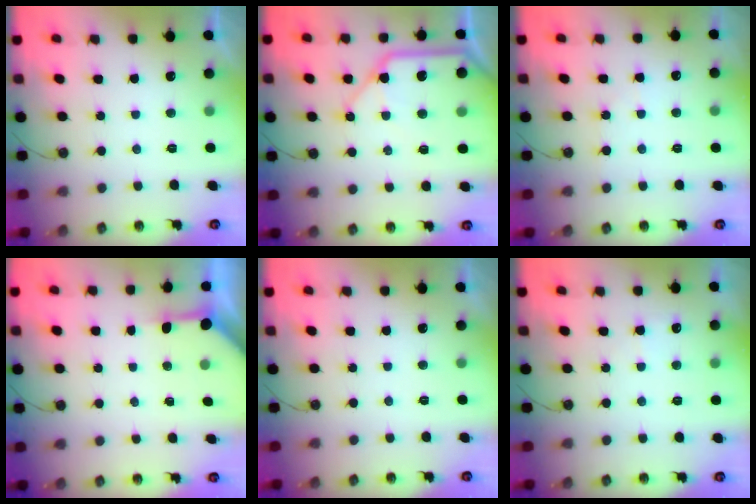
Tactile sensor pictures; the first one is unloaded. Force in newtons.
{"total": 13.3, "press": 13.2, "slide": 1.6}
{"total": 2.4, "press": 2.3, "slide": 0.4}
{"total": 3.5, "press": 3.5, "slide": 0.5}
{"total": 0.7, "press": 0.4, "slide": 0.7}
{"total": 3.5, "press": 3.4, "slide": 0.4}